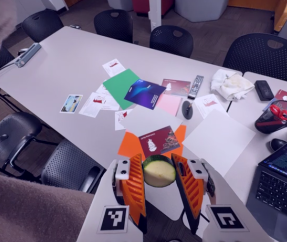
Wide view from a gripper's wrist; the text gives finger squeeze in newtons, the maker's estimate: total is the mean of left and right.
{"total": 8.5, "left": 8.4, "right": 8.6}